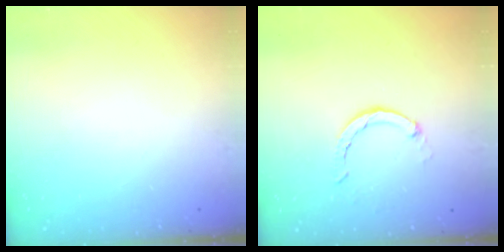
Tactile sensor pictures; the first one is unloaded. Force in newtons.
{"total": 2.3, "press": 2.3, "slide": 0.2}